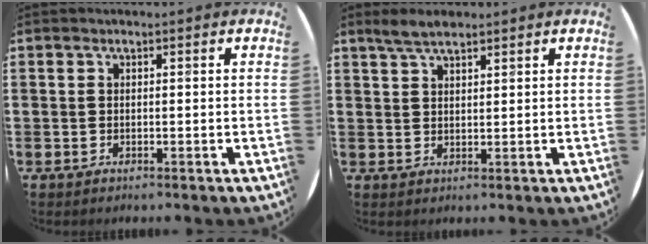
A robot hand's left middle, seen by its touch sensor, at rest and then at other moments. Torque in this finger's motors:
{"motor_torque": [0.48, -0.40, 0.07, 0.01]}